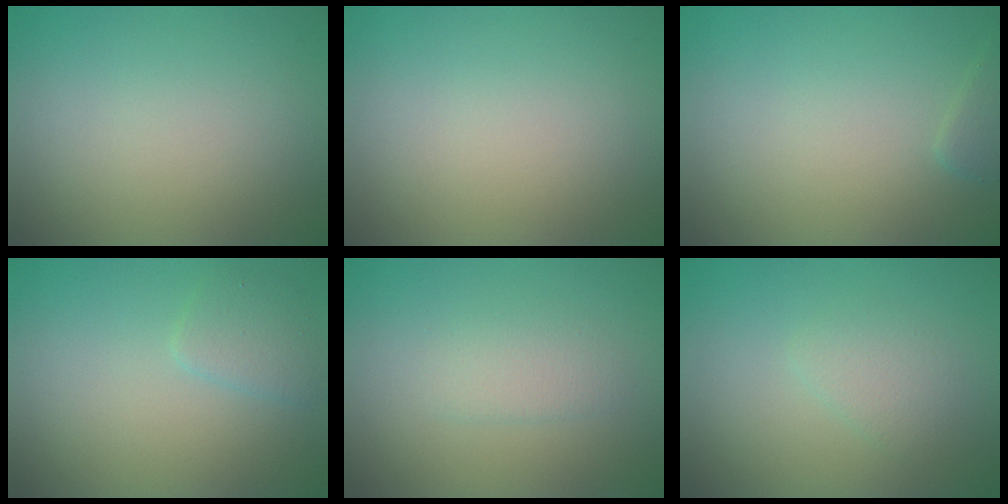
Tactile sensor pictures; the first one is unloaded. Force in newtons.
{"total": 0.0}
{"total": 0.9, "press": 0.9, "slide": 0.0}
{"total": 1.7, "press": 1.7, "slide": 0.0}
{"total": 1.7, "press": 1.7, "slide": 0.1}
{"total": 1.5, "press": 1.5, "slide": 0.1}